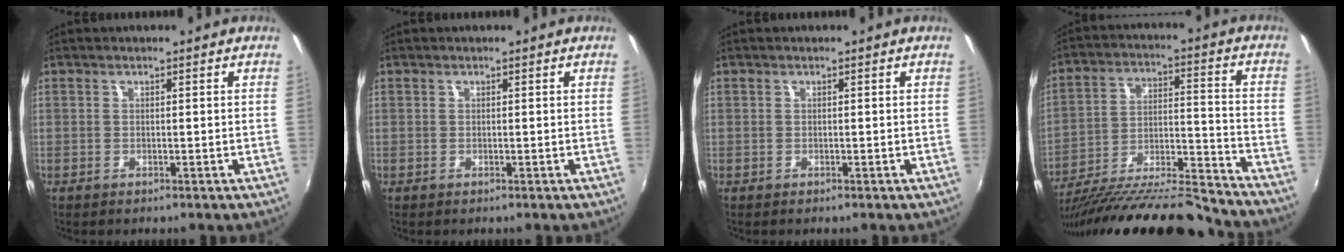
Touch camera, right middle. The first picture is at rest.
{"total": 0.0}
{"total": 0.0}
{"total": 23.6, "force": [-21.2, 2.8, 10.0], "torque": [-0.173, -0.037, -0.321]}